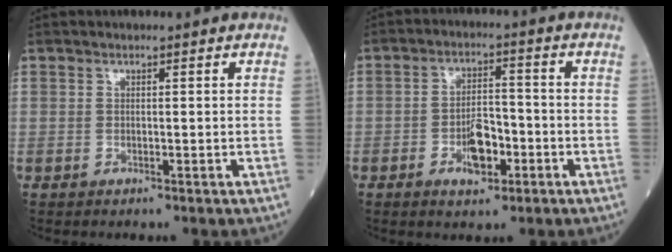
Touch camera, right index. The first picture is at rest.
{"total": 6.0, "force": [-2.5, 2.5, 4.9], "torque": [-0.088, 0.003, -0.039]}